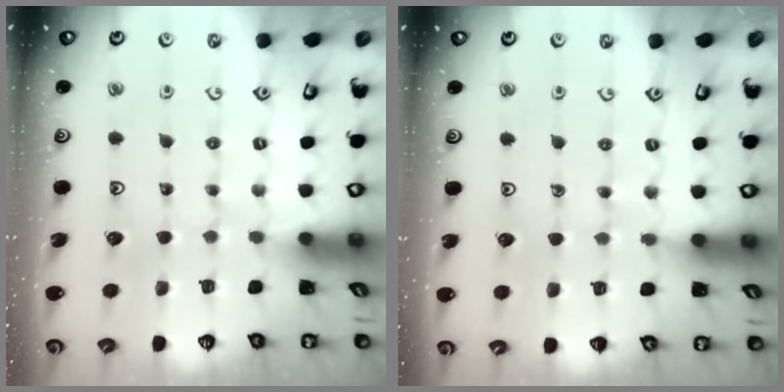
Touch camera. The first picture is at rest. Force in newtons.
{"total": 2.7, "press": 2.6, "slide": 0.5}